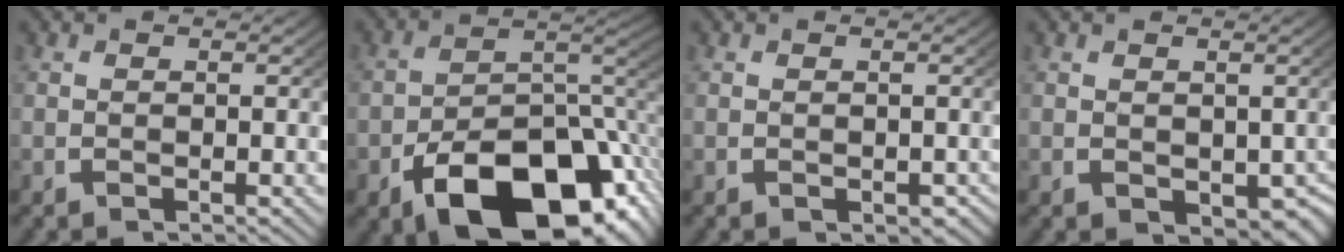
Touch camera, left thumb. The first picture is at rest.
{"total": 16.0, "force": [-6.5, 8.7, 11.7], "torque": [-0.181, -0.041, -0.073]}
{"total": 1.0, "force": [-0.3, 0.8, 0.5], "torque": [-0.008, -0.009, 0.002]}
{"total": 3.3, "force": [-0.3, 2.4, 2.2], "torque": [-0.026, -0.022, 0.017]}